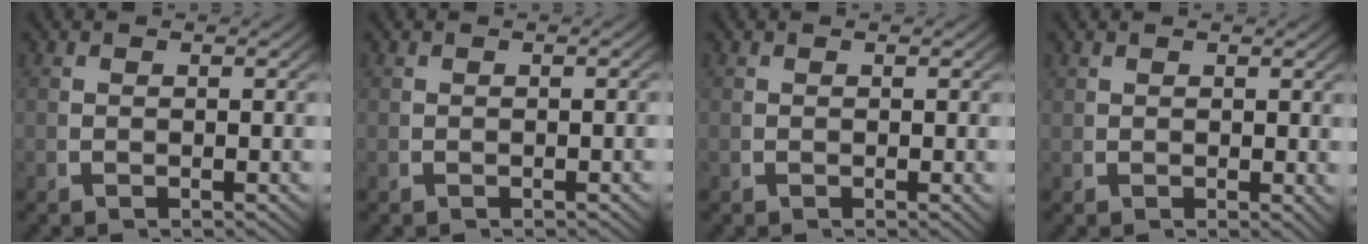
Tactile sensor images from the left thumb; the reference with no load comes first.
{"total": 0.0}
{"total": 0.0}
{"total": 0.7, "force": [0.5, 0.1, 0.3], "torque": [-0.004, -0.004, 0.016]}